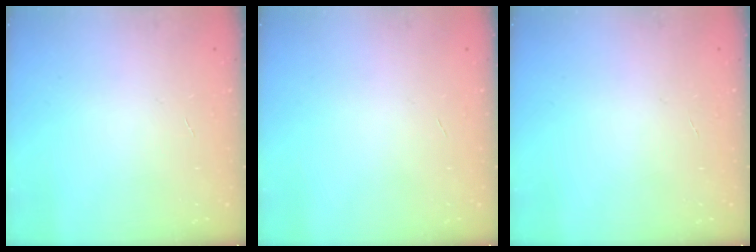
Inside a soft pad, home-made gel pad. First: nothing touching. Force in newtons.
{"total": 0.0}
{"total": 0.0}